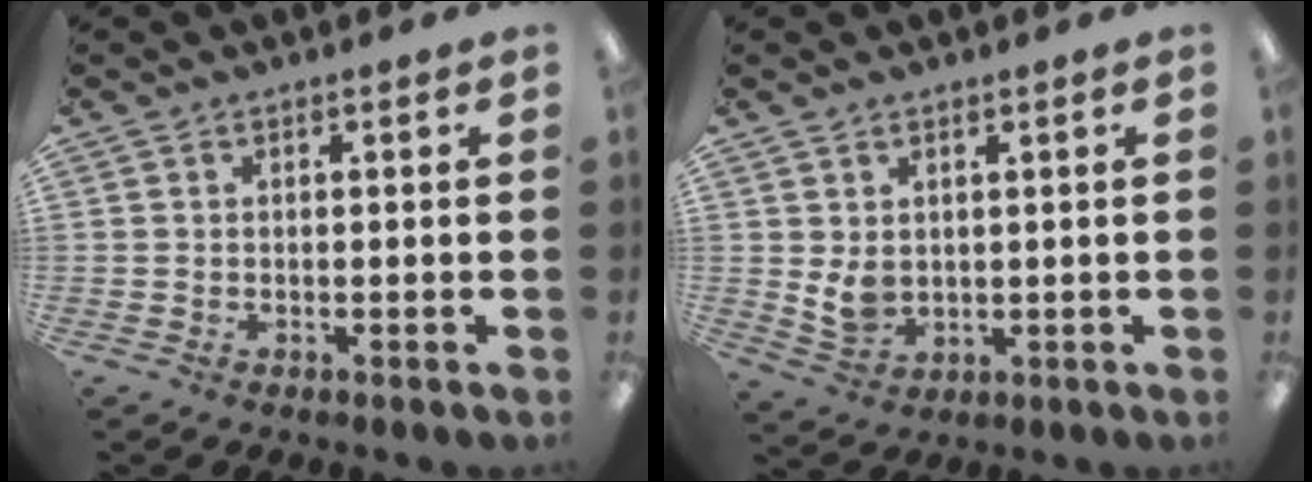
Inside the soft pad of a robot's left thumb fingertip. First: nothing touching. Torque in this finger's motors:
{"motor_torque": [0.65, 0.76, 0.38, -0.66, 0.03]}